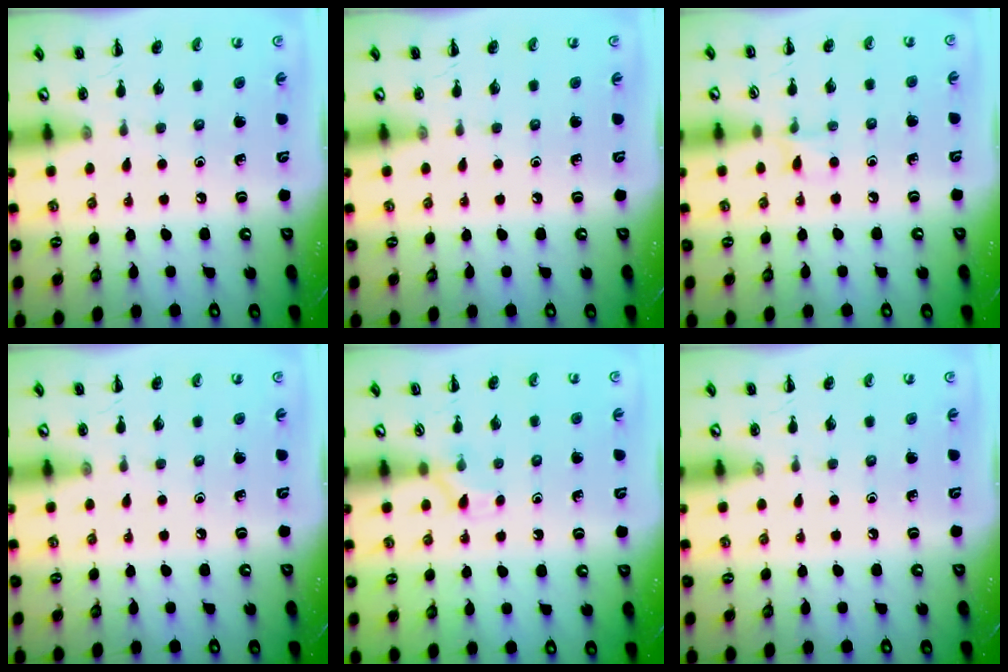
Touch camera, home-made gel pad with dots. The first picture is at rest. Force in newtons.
{"total": 0.0}
{"total": 4.5, "press": 4.2, "slide": 1.5}
{"total": 0.0}
{"total": 3.9, "press": 3.6, "slide": 1.5}
{"total": 0.0}